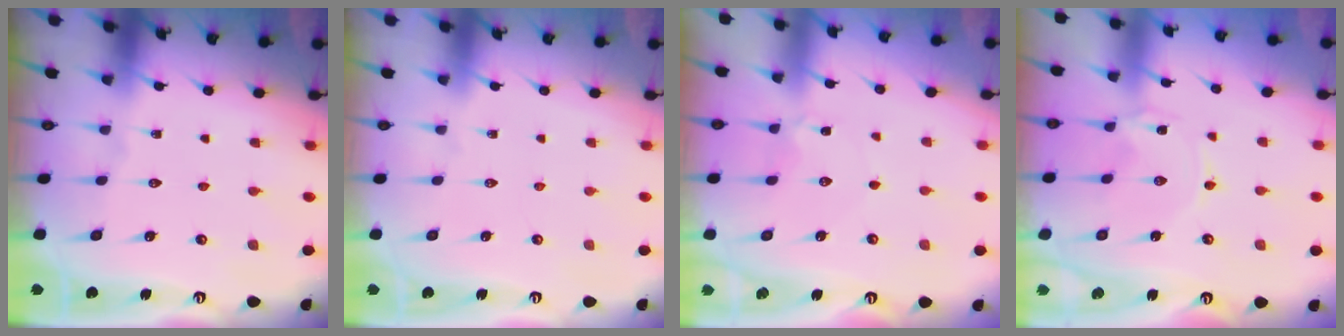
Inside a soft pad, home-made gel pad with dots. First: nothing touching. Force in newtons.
{"total": 0.0}
{"total": 2.3, "press": 2.3, "slide": 0.2}
{"total": 0.0}